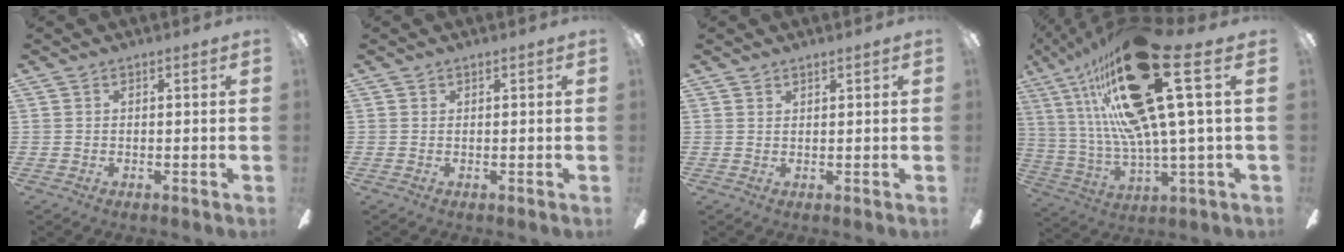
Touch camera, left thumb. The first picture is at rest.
{"total": 0.0}
{"total": 0.9, "force": [0.9, 0.0, 0.1], "torque": [-0.003, -0.001, 0.017]}
{"total": 31.1, "force": [12.5, 8.2, 27.2], "torque": [-0.506, -0.060, 0.198]}